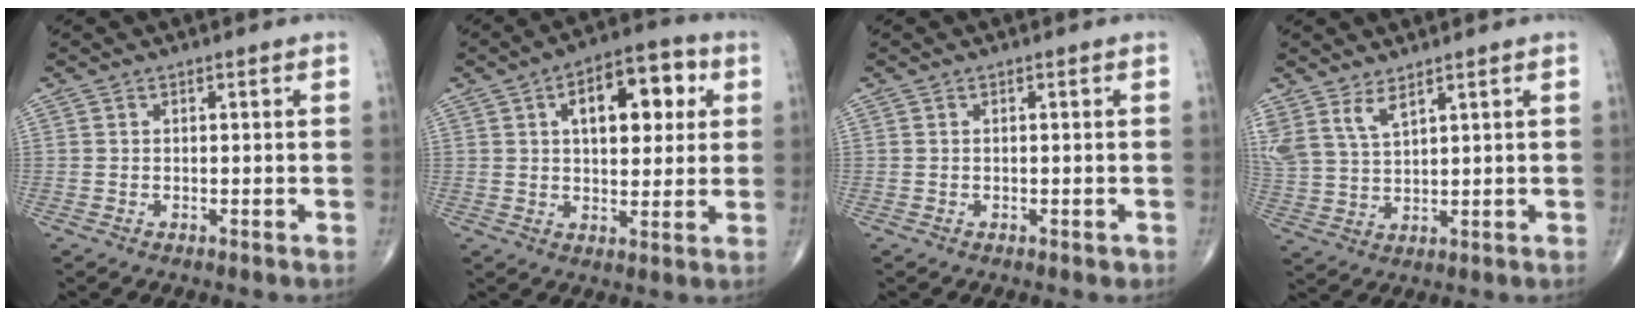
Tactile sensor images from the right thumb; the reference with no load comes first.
{"total": 13.7, "force": [4.0, 7.2, 10.9], "torque": [-0.117, 0.009, 0.055]}
{"total": 0.6, "force": [-0.2, 0.3, 0.4], "torque": [-0.009, -0.001, -0.001]}
{"total": 6.5, "force": [4.5, 2.4, 4.1], "torque": [-0.085, -0.020, 0.101]}